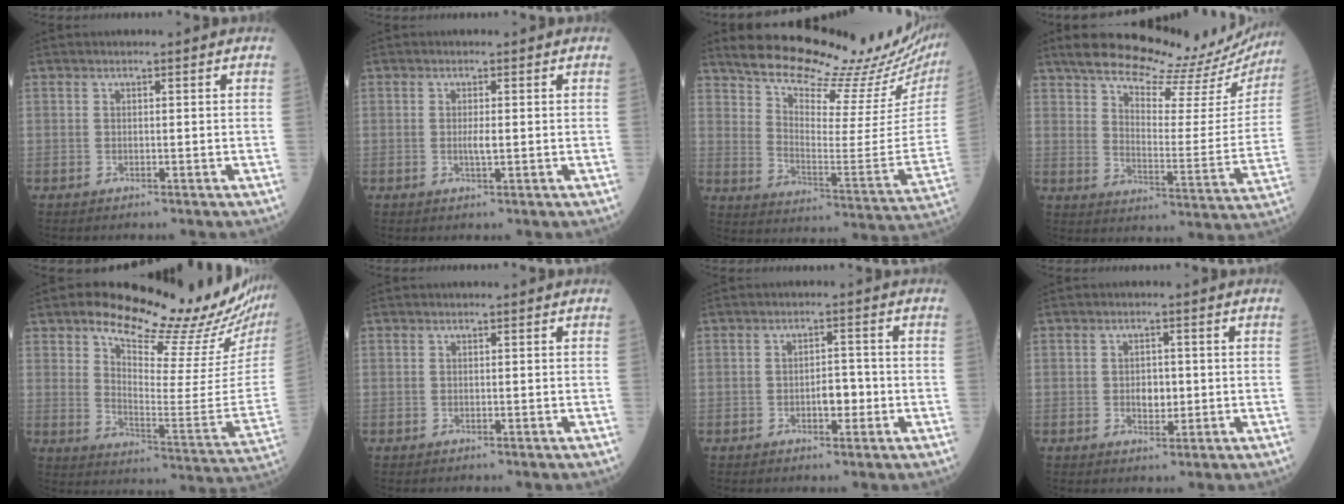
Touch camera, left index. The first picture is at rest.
{"total": 1.6, "force": [-0.4, 0.2, 1.6], "torque": [-0.030, -0.004, -0.007]}
{"total": 21.8, "force": [19.5, 2.3, 9.3], "torque": [-0.148, -0.078, 0.262]}
{"total": 23.5, "force": [20.8, 5.5, 9.5], "torque": [-0.137, -0.042, 0.260]}
{"total": 21.8, "force": [18.8, 3.0, 10.7], "torque": [-0.159, -0.080, 0.243]}
{"total": 0.0}
{"total": 3.4, "force": [-1.3, 1.5, 2.7], "torque": [-0.036, 0.003, -0.020]}
{"total": 3.0, "force": [-0.5, 1.9, 2.3], "torque": [-0.032, -0.001, -0.006]}